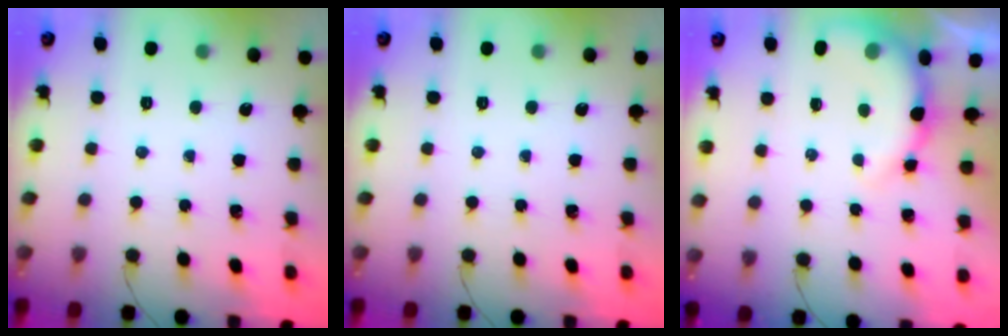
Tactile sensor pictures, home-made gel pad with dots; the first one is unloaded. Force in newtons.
{"total": 0.0}
{"total": 8.1, "press": 8.0, "slide": 1.2}